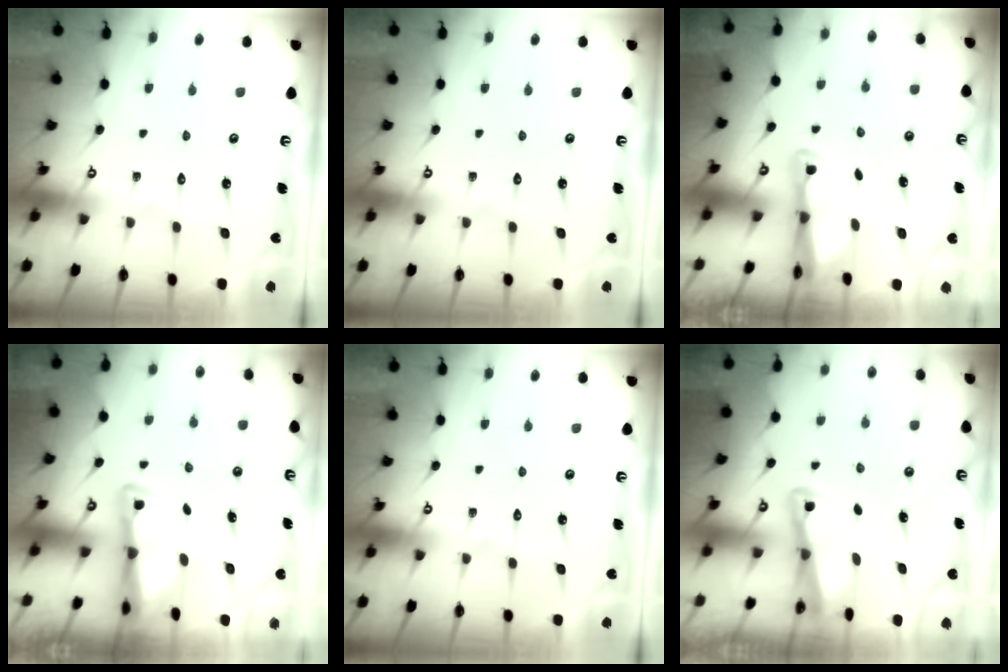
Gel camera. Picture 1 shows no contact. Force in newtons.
{"total": 0.0}
{"total": 2.7, "press": 2.7, "slide": 0.5}
{"total": 3.2, "press": 3.1, "slide": 0.7}
{"total": 0.0}
{"total": 3.0, "press": 2.9, "slide": 0.4}